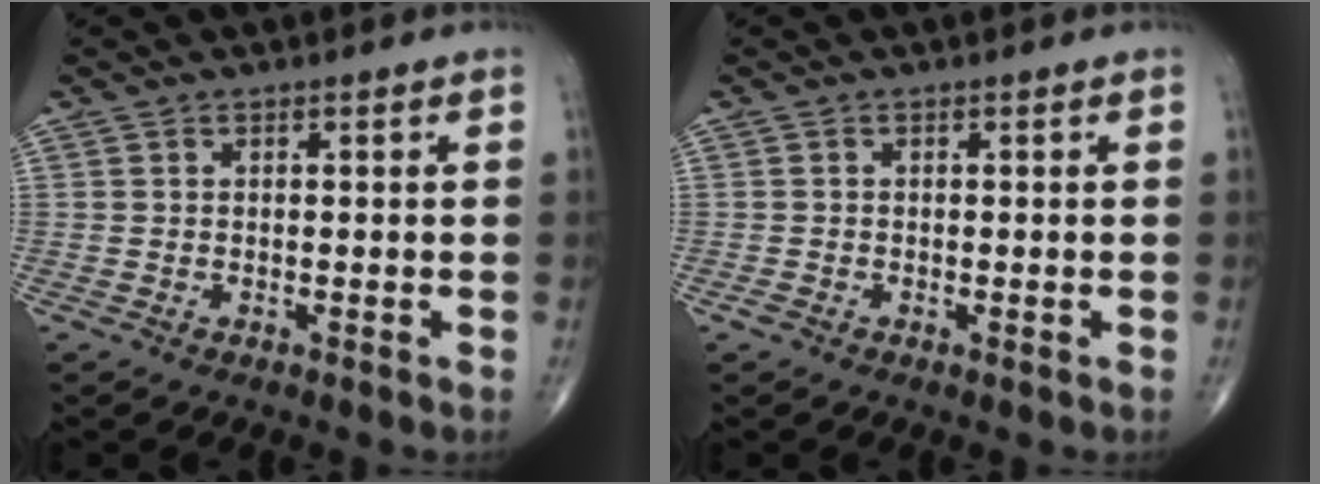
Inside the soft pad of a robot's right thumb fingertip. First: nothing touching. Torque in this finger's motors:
{"motor_torque": [0.31, 0.16, 0.02, -0.24, 0.03]}